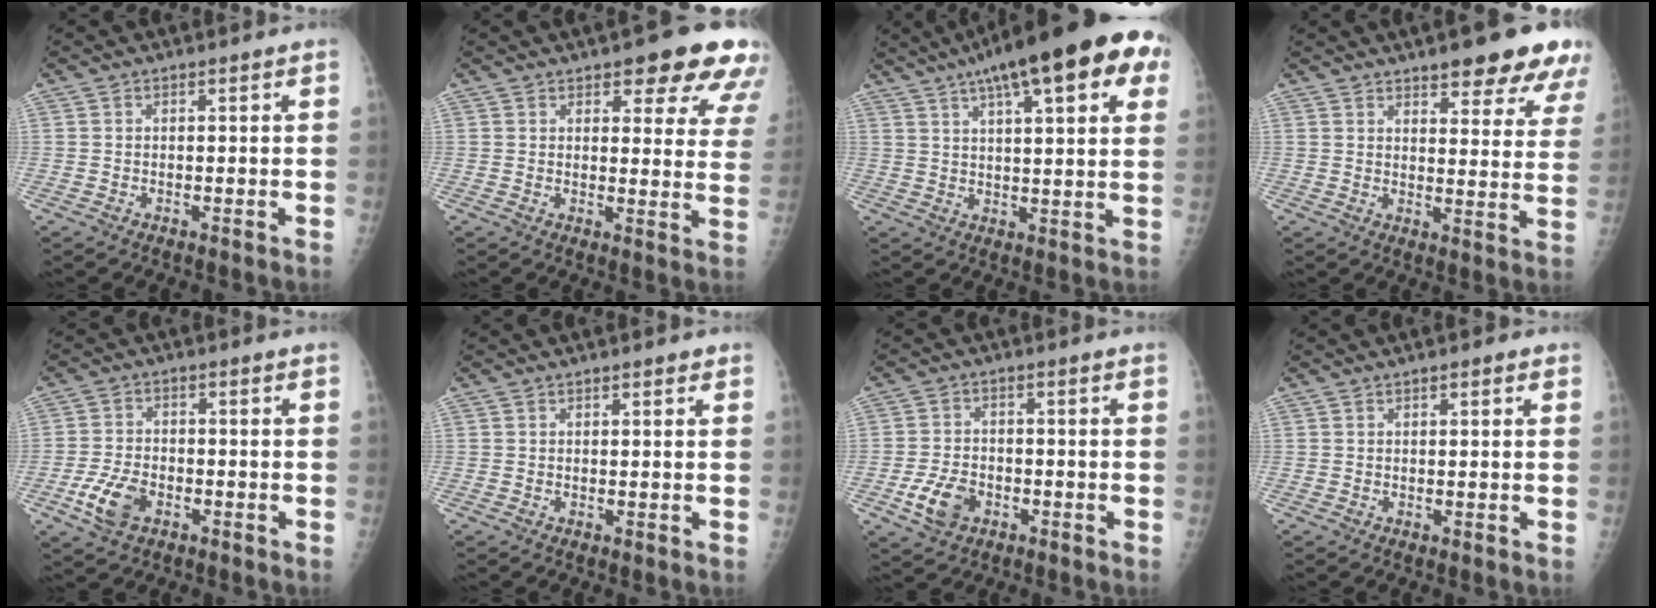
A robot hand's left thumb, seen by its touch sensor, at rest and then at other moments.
{"total": 13.9, "force": [9.0, 5.2, 9.2], "torque": [-0.062, -0.039, 0.094]}
{"total": 23.3, "force": [11.8, 6.4, 19.1], "torque": [-0.266, 0.015, 0.160]}
{"total": 15.7, "force": [11.1, 4.5, 10.2], "torque": [-0.093, -0.053, 0.132]}
{"total": 6.9, "force": [-3.2, 4.2, 4.5], "torque": [-0.087, 0.010, -0.059]}
{"total": 0.9, "force": [0.5, 0.4, 0.6], "torque": [-0.008, 0.000, 0.004]}
{"total": 6.7, "force": [-3.0, 4.6, 3.8], "torque": [-0.066, 0.012, -0.050]}
{"total": 1.7, "force": [0.8, 0.7, 1.3], "torque": [-0.015, 0.001, 0.006]}